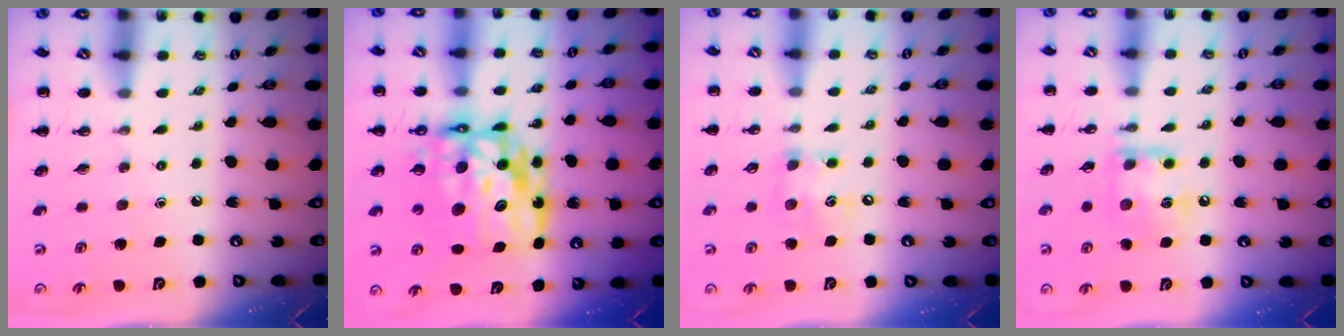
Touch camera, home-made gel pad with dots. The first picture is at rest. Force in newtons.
{"total": 17.1, "press": 16.4, "slide": 4.6}
{"total": 7.0, "press": 6.9, "slide": 0.9}
{"total": 11.7, "press": 11.6, "slide": 1.1}